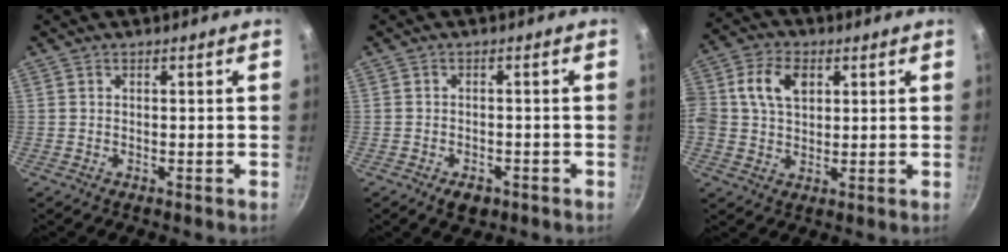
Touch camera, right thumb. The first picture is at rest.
{"total": 3.7, "force": [-2.1, 2.3, 2.1], "torque": [-0.028, 0.017, -0.022]}
{"total": 10.1, "force": [2.6, 7.2, 6.5], "torque": [-0.116, 0.016, 0.039]}